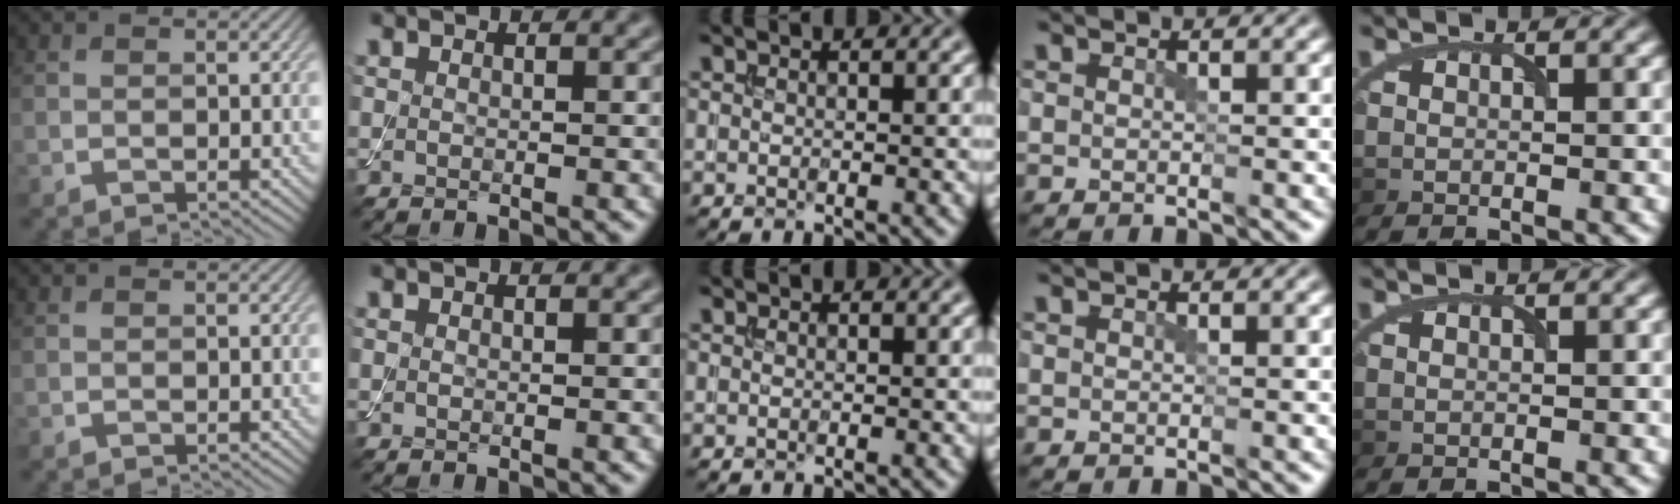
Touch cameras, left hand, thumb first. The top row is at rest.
{}